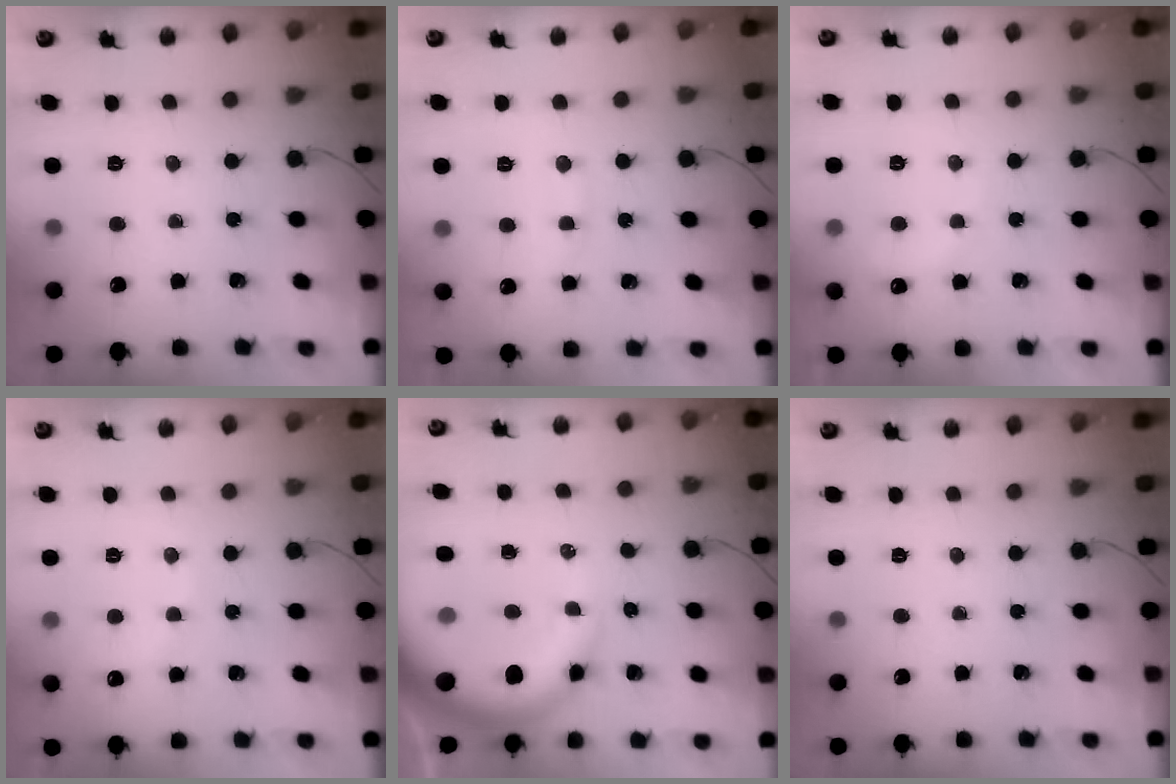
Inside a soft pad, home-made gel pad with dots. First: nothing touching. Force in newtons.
{"total": 6.2, "press": 6.1, "slide": 1.1}
{"total": 6.5, "press": 6.3, "slide": 1.6}
{"total": 5.9, "press": 5.7, "slide": 1.4}
{"total": 12.8, "press": 12.5, "slide": 2.7}
{"total": 0.0}